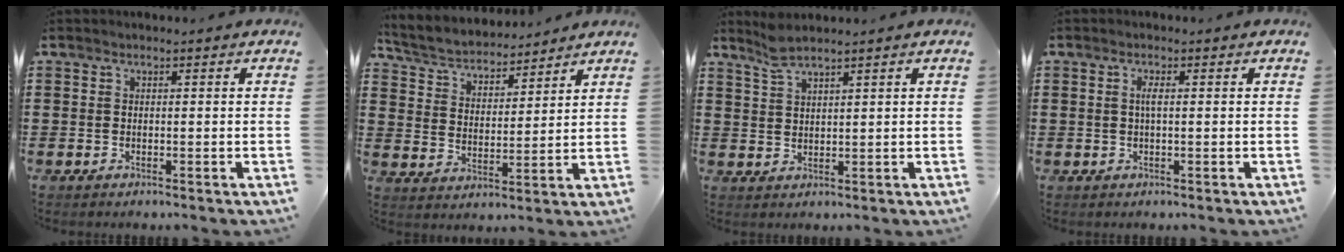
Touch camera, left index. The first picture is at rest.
{"total": 4.5, "force": [4.4, 0.9, 0.6], "torque": [-0.036, -0.029, 0.072]}
{"total": 3.2, "force": [2.6, 0.3, 1.8], "torque": [-0.041, 0.002, 0.048]}
{"total": 2.4, "force": [0.1, 0.5, 2.4], "torque": [-0.047, 0.000, 0.000]}